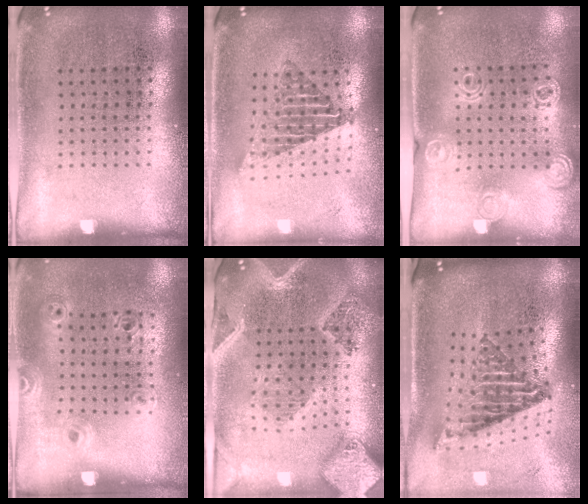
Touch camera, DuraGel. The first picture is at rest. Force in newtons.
{"total": 1.7, "press": 1.3, "slide": 1.1}
{"total": 1.4, "press": 1.4, "slide": 0.1}
{"total": 1.0, "press": 1.0, "slide": 0.2}
{"total": 3.5, "press": 2.8, "slide": 2.0}
{"total": 2.6, "press": 1.7, "slide": 1.9}